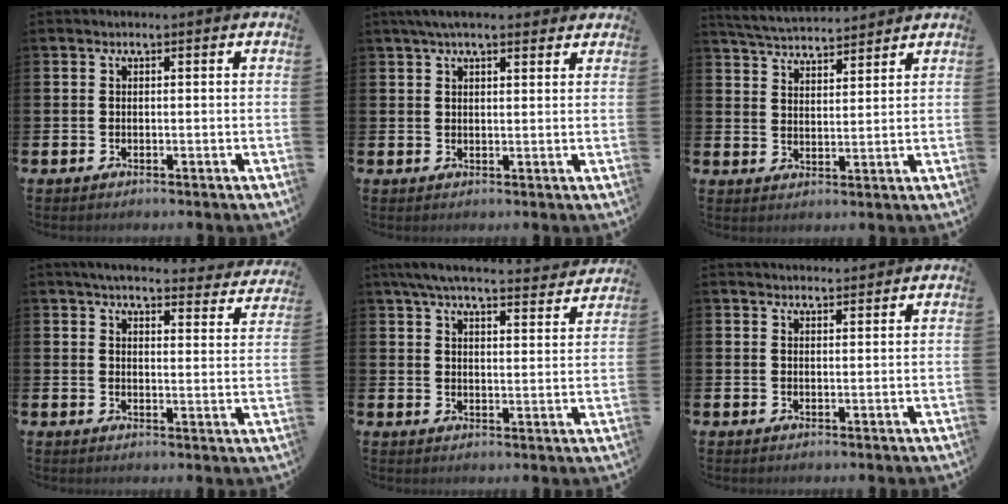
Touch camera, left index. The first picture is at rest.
{"total": 4.0, "force": [3.3, 1.1, 2.0], "torque": [-0.040, -0.002, 0.059]}
{"total": 4.7, "force": [4.7, 0.4, 0.3], "torque": [-0.020, -0.028, 0.083]}
{"total": 4.6, "force": [4.3, 0.8, 1.4], "torque": [-0.029, -0.030, 0.071]}
{"total": 6.7, "force": [6.2, 0.9, 2.2], "torque": [-0.058, -0.036, 0.110]}
{"total": 1.9, "force": [1.9, 0.3, 0.1], "torque": [0.012, -0.012, 0.031]}